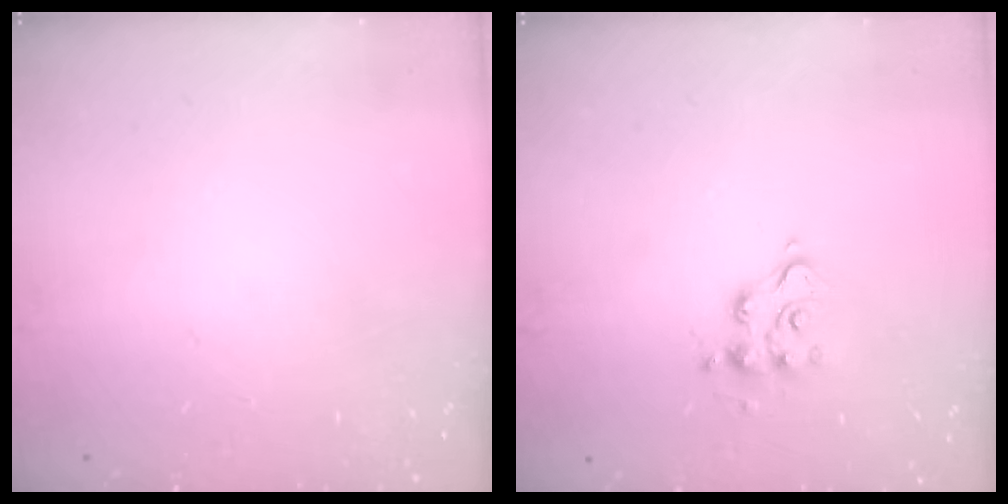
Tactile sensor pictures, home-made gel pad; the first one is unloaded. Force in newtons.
{"total": 6.5, "press": 6.5, "slide": 0.1}